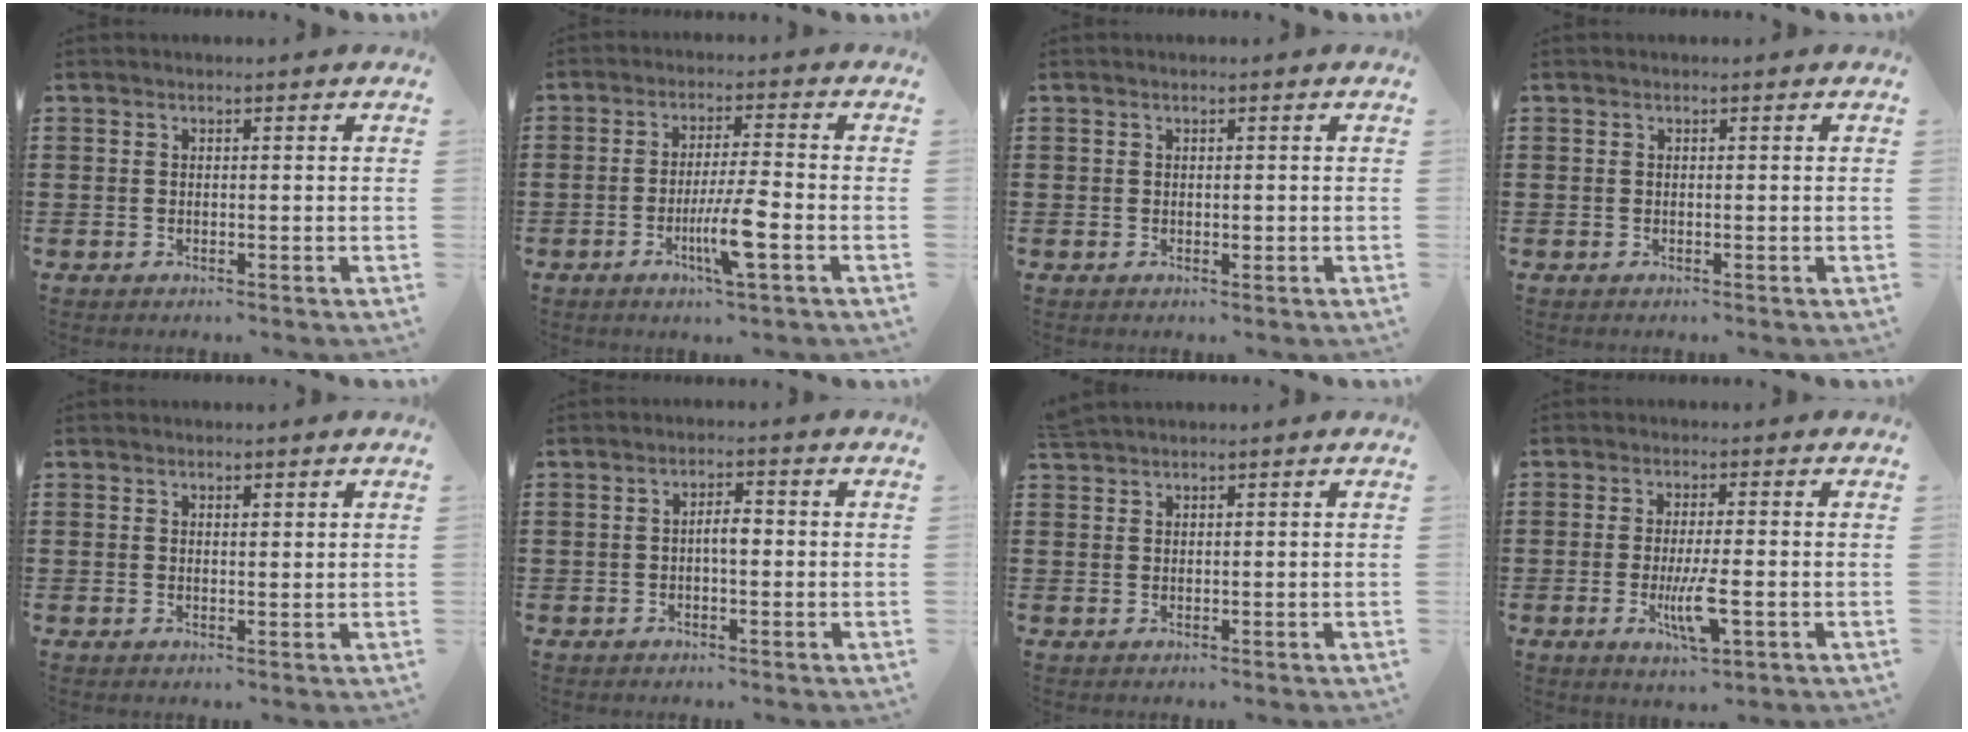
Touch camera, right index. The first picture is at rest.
{"total": 7.4, "force": [-2.7, 0.5, 6.9], "torque": [-0.130, -0.016, -0.051]}
{"total": 0.6, "force": [0.1, 0.5, 0.4], "torque": [-0.008, 0.002, 0.001]}
{"total": 0.0}
{"total": 1.0, "force": [0.8, 0.4, 0.3], "torque": [-0.008, 0.003, 0.015]}
{"total": 2.6, "force": [-0.3, 0.9, 2.4], "torque": [-0.044, 0.004, -0.006]}
{"total": 1.3, "force": [1.3, -0.1, 0.0], "torque": [-0.005, -0.002, 0.026]}
{"total": 6.5, "force": [-1.9, 1.3, 6.0], "torque": [-0.127, -0.019, -0.037]}